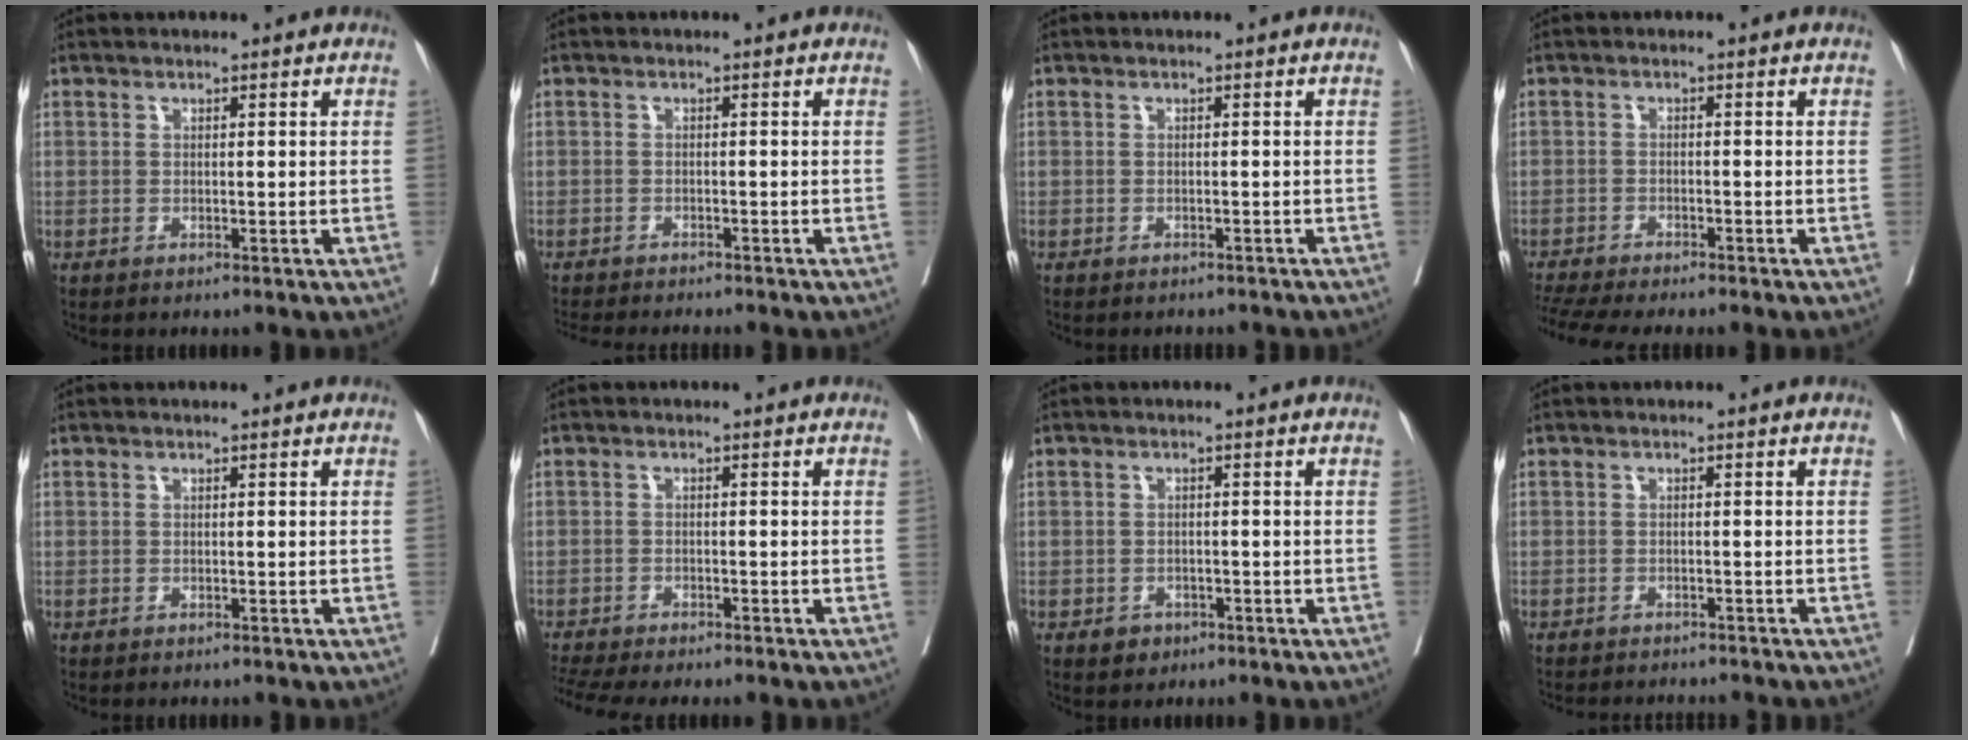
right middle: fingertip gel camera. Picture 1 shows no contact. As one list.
[{"total": 8.6, "force": [-7.8, 1.1, 3.5], "torque": [-0.043, -0.012, -0.108]}, {"total": 4.4, "force": [-4.1, 1.3, 1.0], "torque": [-0.014, -0.005, -0.047]}, {"total": 9.4, "force": [-8.3, 0.4, 4.5], "torque": [-0.066, -0.011, -0.131]}, {"total": 0.0}, {"total": 8.7, "force": [-7.5, 1.0, 4.2], "torque": [-0.063, -0.004, -0.115]}, {"total": 2.0, "force": [-1.2, 1.6, 0.5], "torque": [-0.008, 0.003, -0.013]}, {"total": 7.0, "force": [-6.6, 1.2, 1.9], "torque": [-0.020, -0.008, -0.082]}]